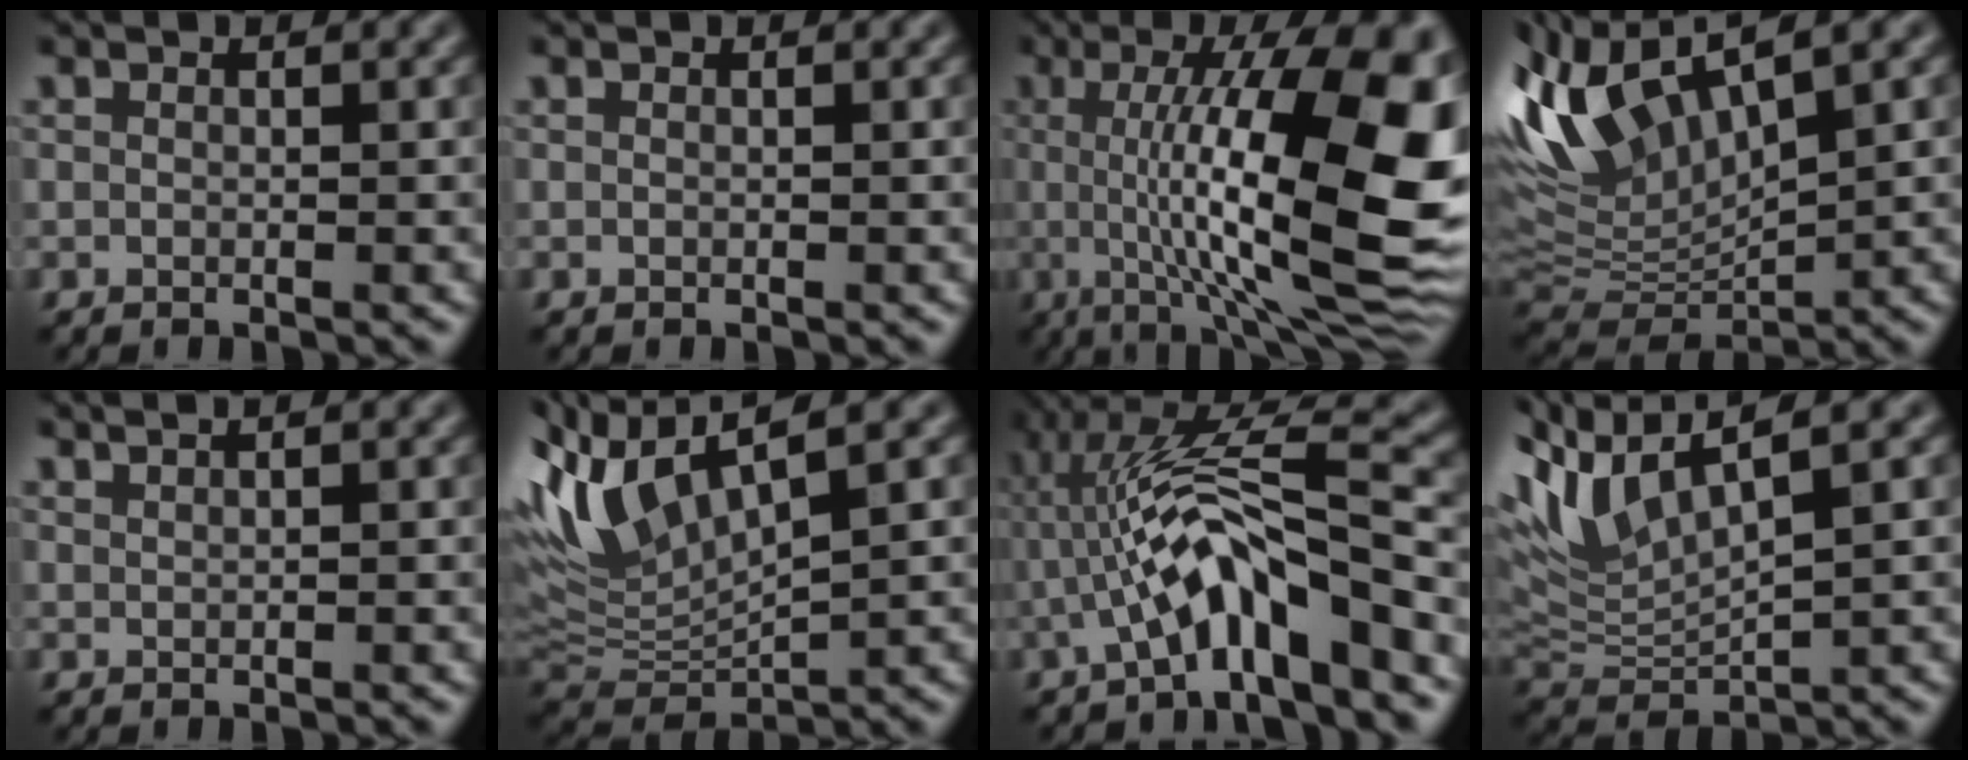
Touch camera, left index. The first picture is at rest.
{"total": 0.0}
{"total": 17.8, "force": [0.4, 5.5, 16.9], "torque": [-0.229, 0.013, 0.005]}
{"total": 10.4, "force": [4.5, 4.2, 8.4], "torque": [-0.197, 0.012, 0.086]}
{"total": 1.5, "force": [1.2, 0.5, 0.7], "torque": [0.002, 0.000, 0.006]}
{"total": 8.6, "force": [4.2, 3.1, 6.8], "torque": [-0.159, 0.014, 0.079]}
{"total": 8.8, "force": [-2.6, 1.9, 8.2], "torque": [-0.146, 0.026, -0.046]}
{"total": 7.2, "force": [4.3, 2.3, 5.3], "torque": [-0.133, 0.018, 0.084]}